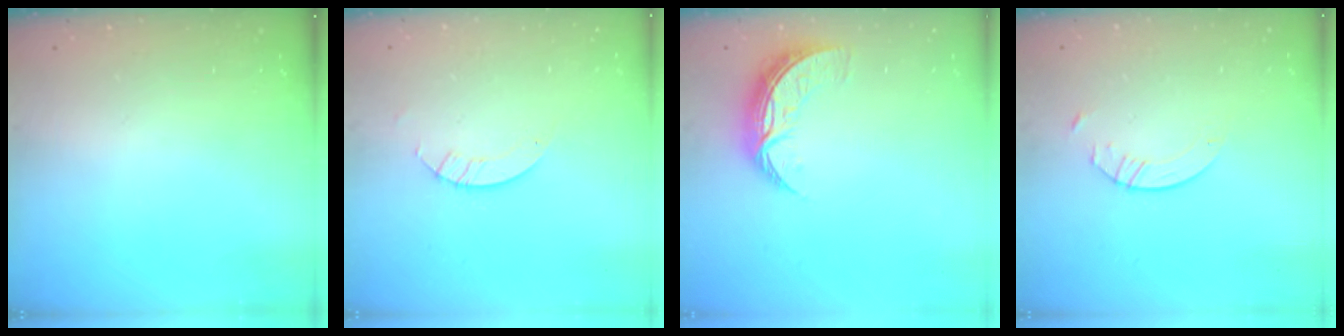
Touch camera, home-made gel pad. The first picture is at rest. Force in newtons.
{"total": 2.8, "press": 2.8, "slide": 0.2}
{"total": 8.4, "press": 8.4, "slide": 0.4}
{"total": 2.9, "press": 2.9, "slide": 0.3}